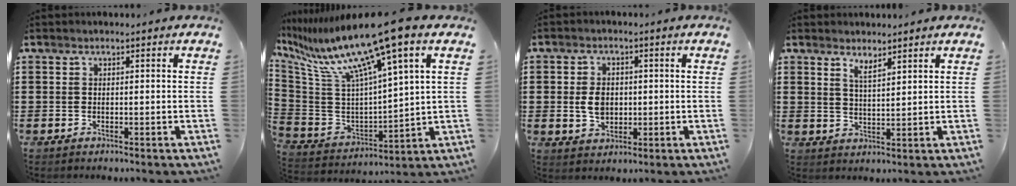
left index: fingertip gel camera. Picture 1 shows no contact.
{"total": 14.2, "force": [9.9, 0.2, 10.2], "torque": [-0.245, -0.068, 0.151]}
{"total": 4.1, "force": [-0.1, 2.9, 2.8], "torque": [-0.052, 0.006, -0.005]}
{"total": 2.7, "force": [2.4, 0.4, 1.2], "torque": [-0.028, -0.002, 0.043]}